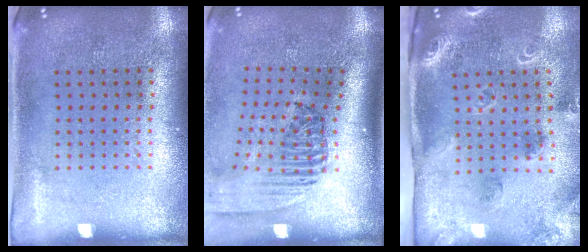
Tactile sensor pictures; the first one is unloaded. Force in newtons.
{"total": 2.3, "press": 1.6, "slide": 1.7}
{"total": 1.8, "press": 1.7, "slide": 0.5}